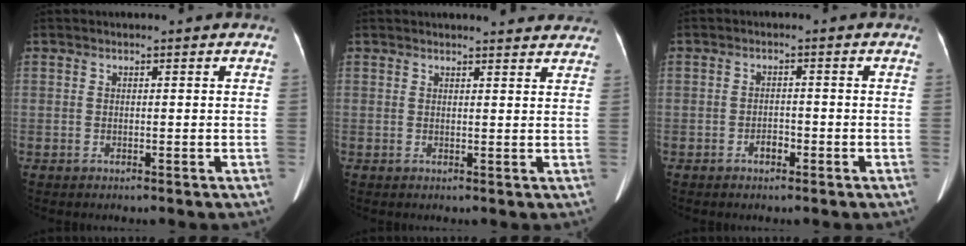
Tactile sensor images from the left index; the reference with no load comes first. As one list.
[{"total": 8.2, "force": [7.7, 1.4, 2.2], "torque": [-0.015, 0.005, 0.071]}, {"total": 1.7, "force": [-1.1, 0.9, 0.9], "torque": [-0.014, 0.004, -0.017]}]